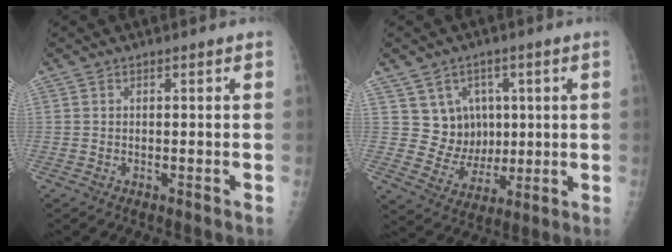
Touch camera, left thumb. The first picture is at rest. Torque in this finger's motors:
{"motor_torque": [0.54, 0.43, -0.07, -0.10, 0.05]}